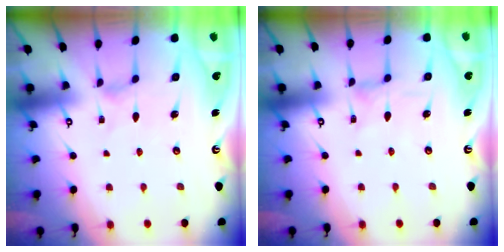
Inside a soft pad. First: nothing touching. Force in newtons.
{"total": 0.0}